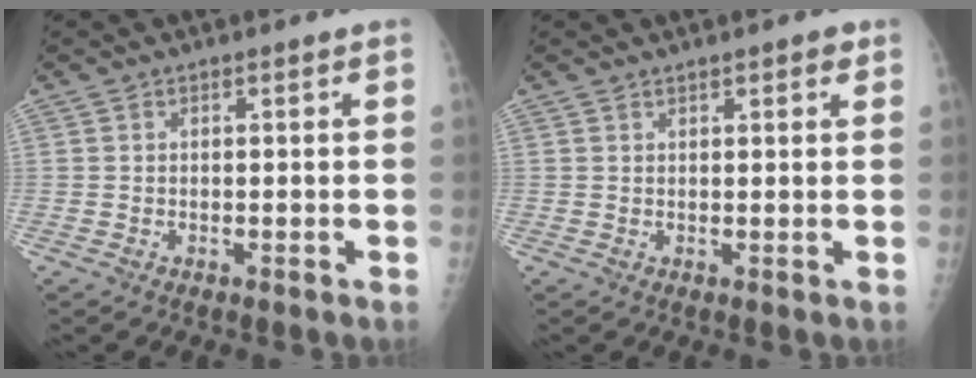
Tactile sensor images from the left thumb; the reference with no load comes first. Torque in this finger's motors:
{"motor_torque": [-0.39, 0.14, 0.10, 0.01, 0.01]}